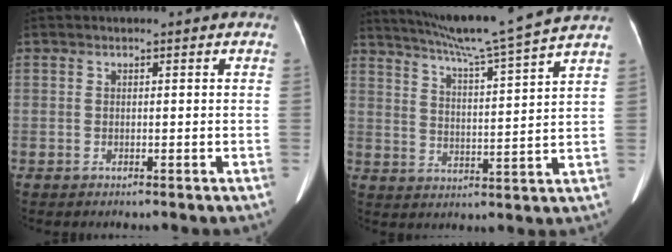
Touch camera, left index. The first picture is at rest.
{"total": 16.0, "force": [13.9, -2.3, 7.6], "torque": [-0.133, -0.018, 0.196]}